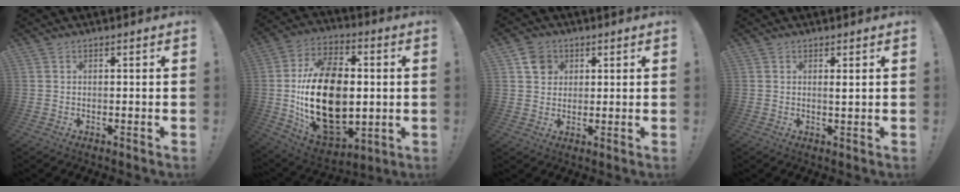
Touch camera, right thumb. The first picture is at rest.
{"total": 28.1, "force": [-1.3, 18.0, 21.5], "torque": [-0.405, 0.001, -0.006]}
{"total": 5.8, "force": [2.4, 5.1, 1.1], "torque": [-0.003, -0.010, 0.046]}
{"total": 1.1, "force": [0.4, -0.1, 1.0], "torque": [-0.009, -0.007, 0.004]}